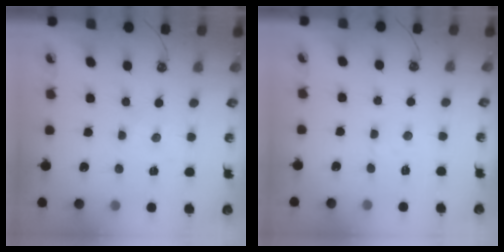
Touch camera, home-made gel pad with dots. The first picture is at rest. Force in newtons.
{"total": 2.5, "press": 2.4, "slide": 0.4}